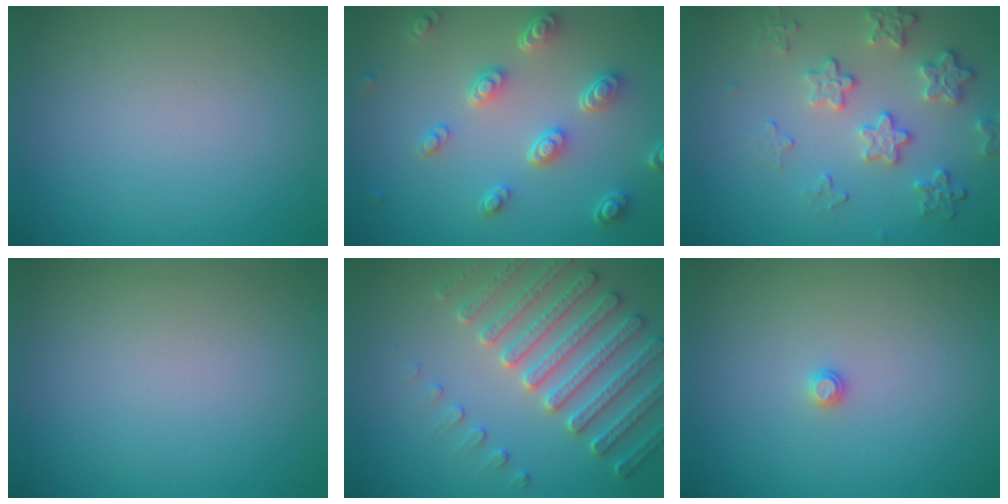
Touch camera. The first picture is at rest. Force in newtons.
{"total": 4.6, "press": 3.4, "slide": 3.0}
{"total": 3.9, "press": 3.4, "slide": 2.0}
{"total": 0.0}
{"total": 5.1, "press": 4.9, "slide": 1.3}
{"total": 0.6, "press": 0.6, "slide": 0.2}